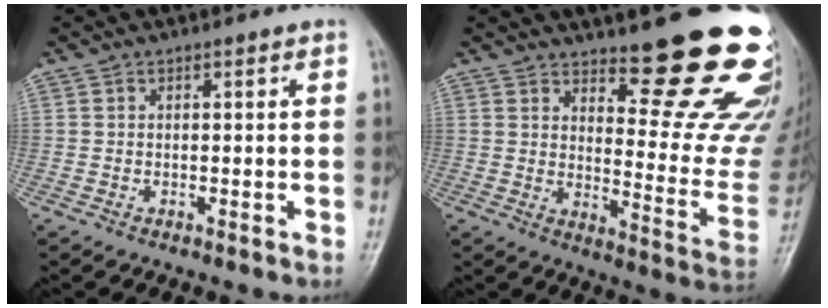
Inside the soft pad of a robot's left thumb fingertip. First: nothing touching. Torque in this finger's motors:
{"motor_torque": [2.54, 2.47, 1.45, -1.32, 0.29]}